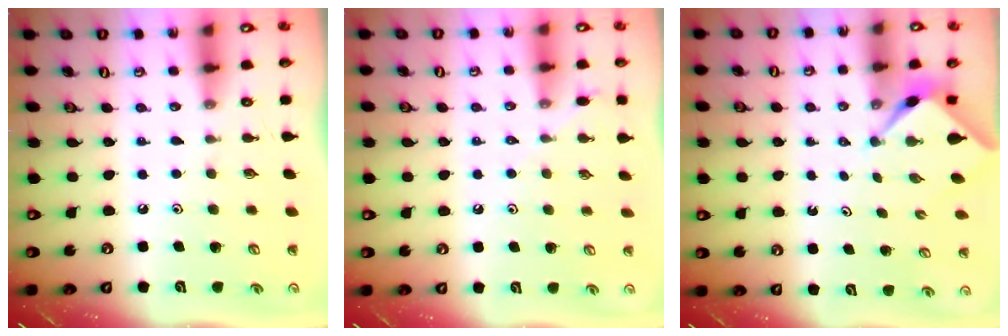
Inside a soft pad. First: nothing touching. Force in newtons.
{"total": 5.7, "press": 5.6, "slide": 0.8}
{"total": 2.1, "press": 2.1, "slide": 0.3}